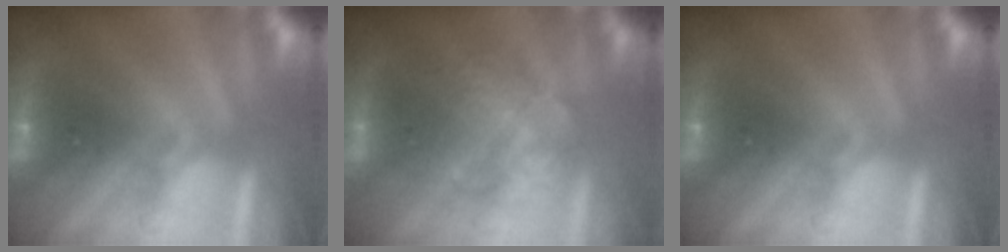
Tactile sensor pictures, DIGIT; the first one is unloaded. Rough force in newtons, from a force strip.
{"total": 2.3}
{"total": 0.0}